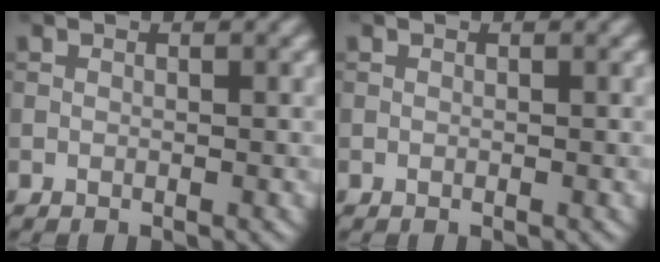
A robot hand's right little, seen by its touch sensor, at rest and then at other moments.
{"total": 0.0}